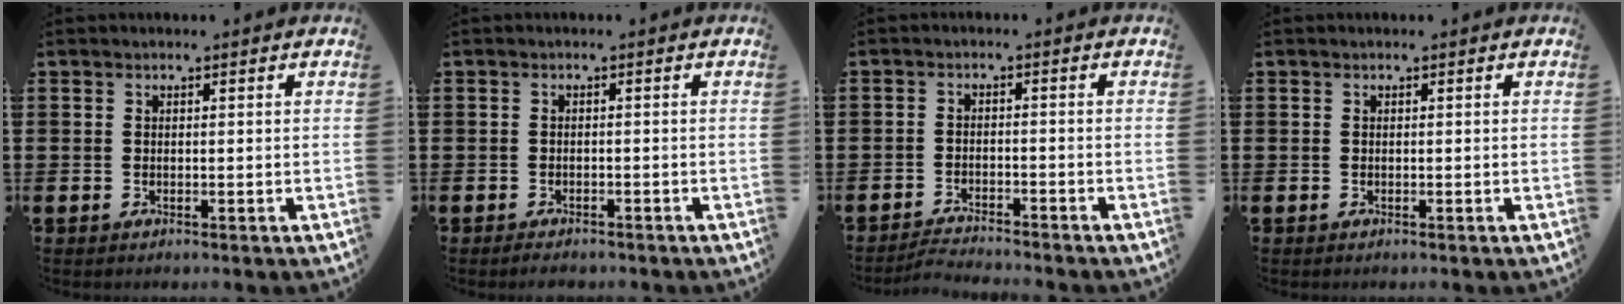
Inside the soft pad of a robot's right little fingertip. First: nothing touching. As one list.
[{"total": 1.0, "force": [-0.9, 0.2, 0.2], "torque": [-0.007, 0.000, -0.019]}, {"total": 2.3, "force": [-2.3, -0.1, 0.0], "torque": [-0.004, 0.003, -0.049]}, {"total": 0.0}]